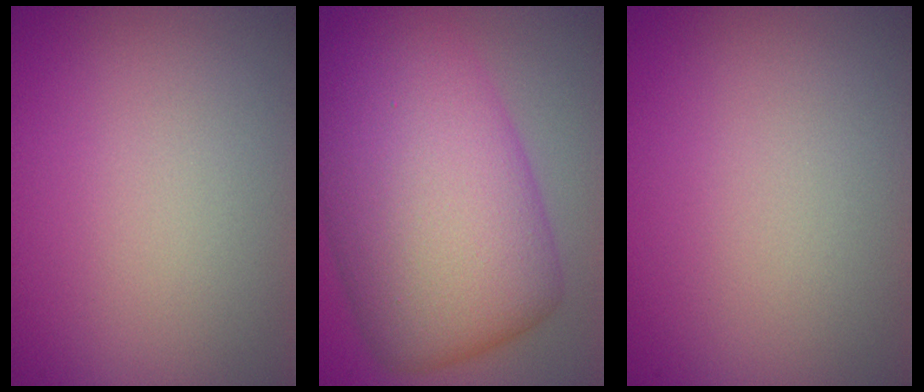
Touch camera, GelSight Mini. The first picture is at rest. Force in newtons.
{"total": 13.5, "press": 13.5, "slide": 0.2}
{"total": 0.0}